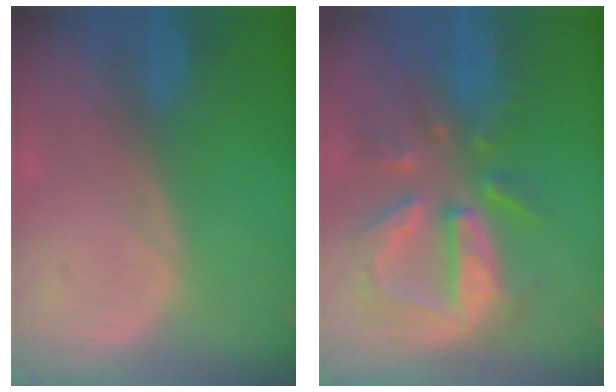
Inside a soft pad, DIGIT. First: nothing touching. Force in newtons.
{"total": 10.8, "press": 9.5, "slide": 5.1}